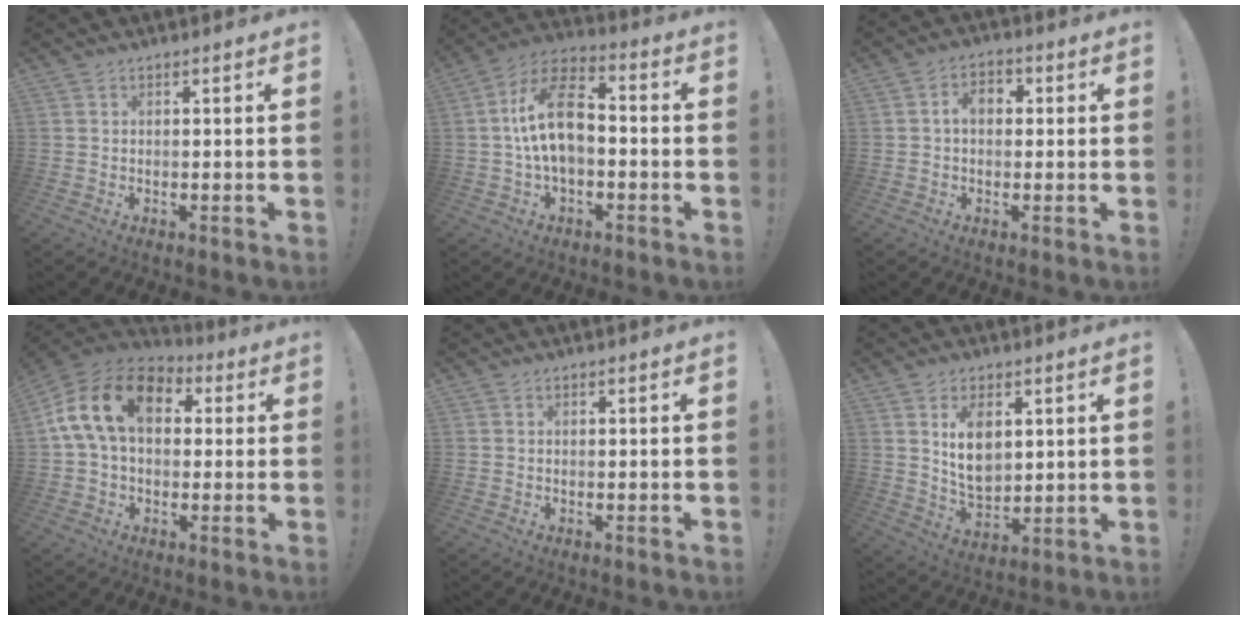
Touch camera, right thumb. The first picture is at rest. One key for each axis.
{"total": 14.9, "fx": -0.4, "fy": 8.9, "fz": 12.0, "tx": -0.217, "ty": 0.019, "tz": -0.007}
{"total": 5.4, "fx": 0.7, "fy": 3.6, "fz": 3.9, "tx": -0.060, "ty": 0.007, "tz": 0.010}
{"total": 17.1, "fx": 4.7, "fy": 11.0, "fz": 12.2, "tx": -0.227, "ty": 0.006, "tz": 0.082}
{"total": 0.0}
{"total": 9.6, "fx": 3.9, "fy": 6.0, "fz": 6.5, "tx": -0.101, "ty": -0.022, "tz": 0.067}